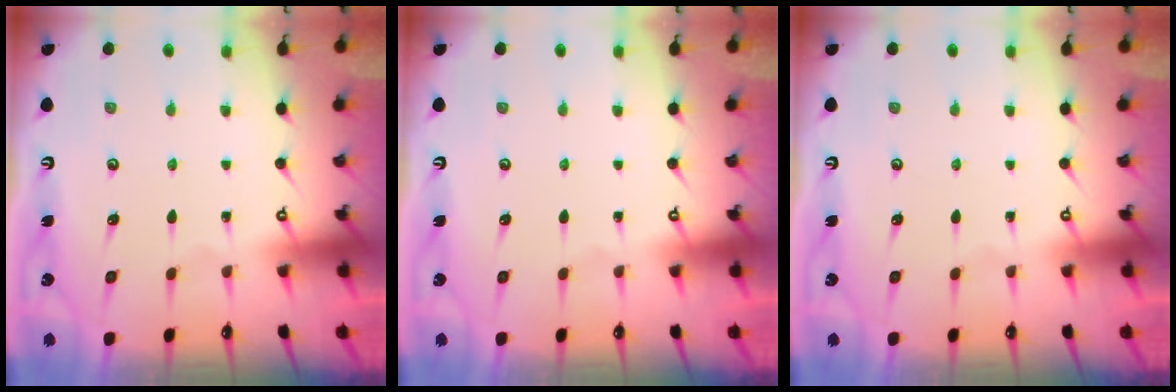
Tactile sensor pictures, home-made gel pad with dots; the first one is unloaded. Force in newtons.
{"total": 0.0}
{"total": 0.0}